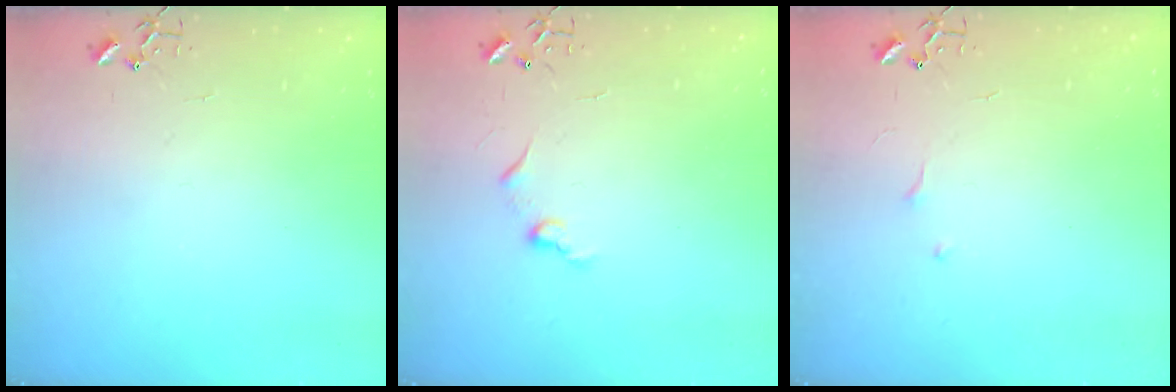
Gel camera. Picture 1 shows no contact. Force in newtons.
{"total": 6.3, "press": 6.3, "slide": 0.5}
{"total": 4.7, "press": 4.7, "slide": 0.7}